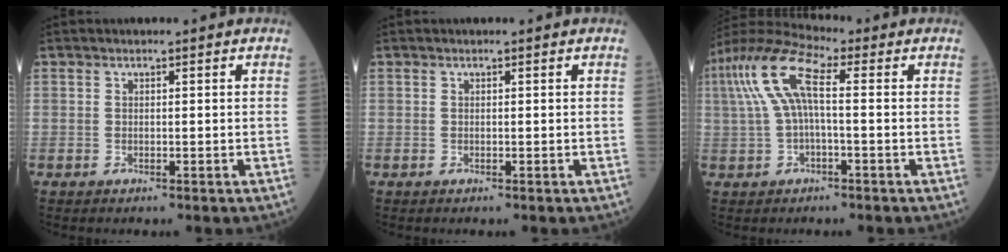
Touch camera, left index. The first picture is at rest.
{"total": 0.0}
{"total": 9.5, "force": [1.4, 2.3, 9.1], "torque": [-0.204, 0.040, 0.021]}